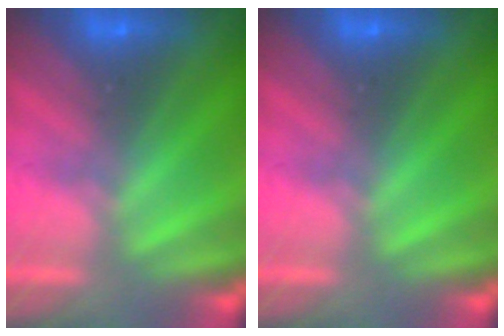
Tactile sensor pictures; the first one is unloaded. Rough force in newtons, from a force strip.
{"total": 0.0}